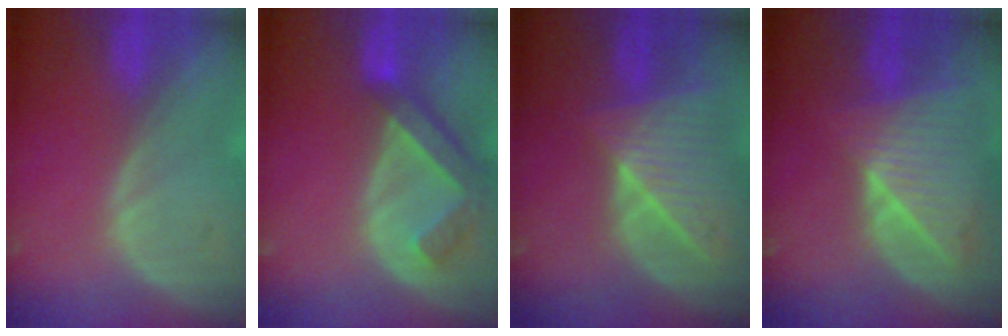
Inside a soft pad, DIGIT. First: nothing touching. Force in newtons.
{"total": 6.4, "press": 5.8, "slide": 2.7}
{"total": 8.5, "press": 7.6, "slide": 3.7}
{"total": 9.2, "press": 8.2, "slide": 4.0}